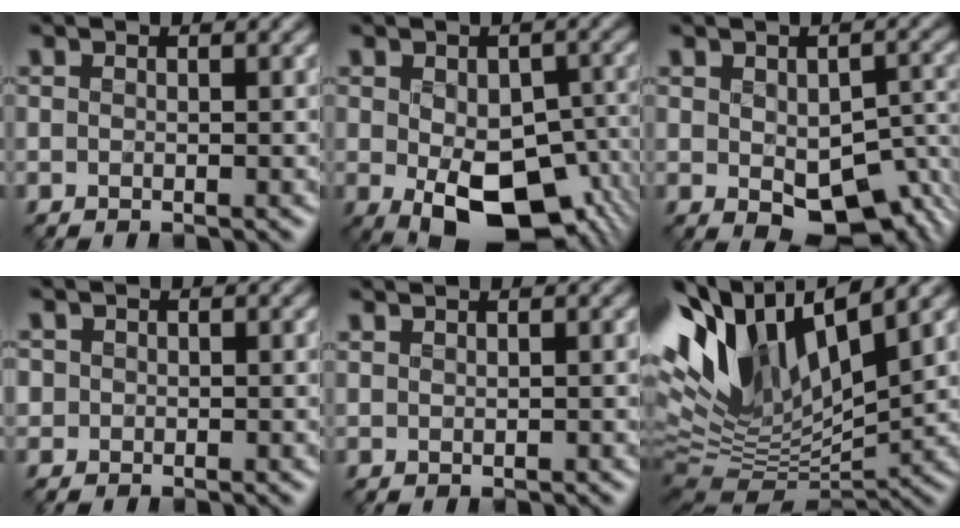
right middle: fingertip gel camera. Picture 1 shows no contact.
{"total": 11.3, "force": [-4.2, 6.2, 8.5], "torque": [-0.142, -0.036, -0.049]}
{"total": 7.7, "force": [-2.3, 4.1, 6.0], "torque": [-0.095, -0.024, -0.021]}
{"total": 1.1, "force": [0.2, 1.1, 0.1], "torque": [0.002, 0.003, -0.002]}
{"total": 0.9, "force": [0.9, -0.1, -0.1], "torque": [-0.004, 0.001, 0.023]}
{"total": 13.2, "force": [5.0, 5.8, 10.8], "torque": [-0.218, 0.015, 0.089]}